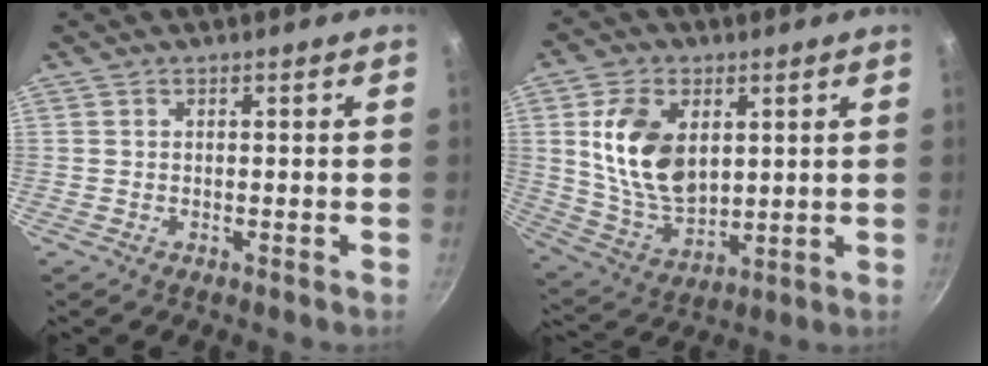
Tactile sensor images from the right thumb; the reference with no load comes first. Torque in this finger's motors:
{"motor_torque": [1.79, 1.64, 1.44, -0.02, 0.14]}